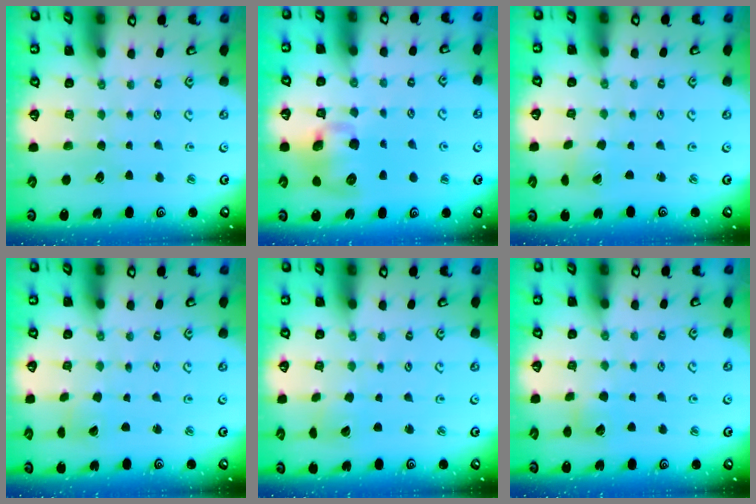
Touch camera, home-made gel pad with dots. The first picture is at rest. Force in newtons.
{"total": 11.2, "press": 11.1, "slide": 1.9}
{"total": 0.8, "press": 0.8, "slide": 0.0}
{"total": 2.4, "press": 2.4, "slide": 0.1}
{"total": 2.3, "press": 2.3, "slide": 0.2}
{"total": 4.2, "press": 4.2, "slide": 0.4}